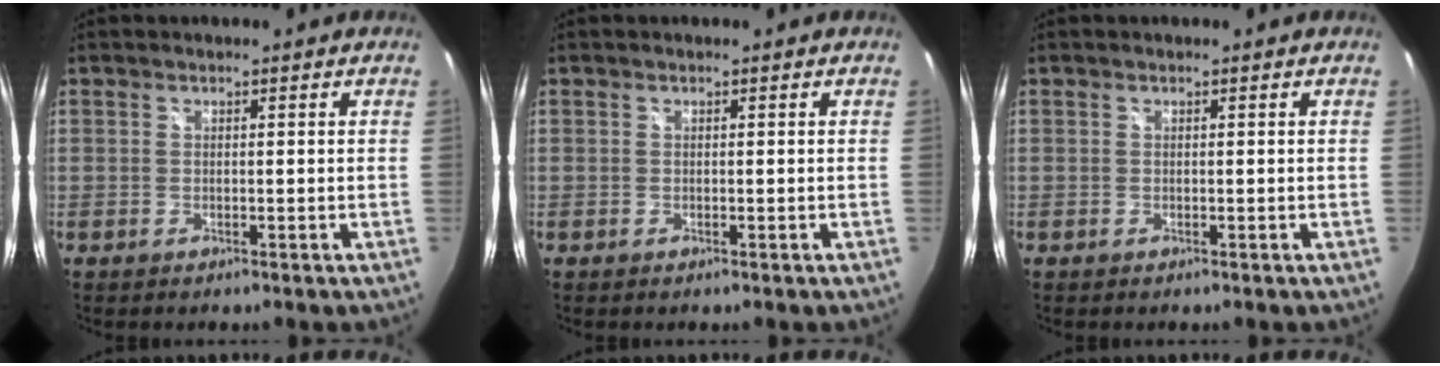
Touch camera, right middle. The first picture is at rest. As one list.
[{"total": 0.0}, {"total": 0.0}]